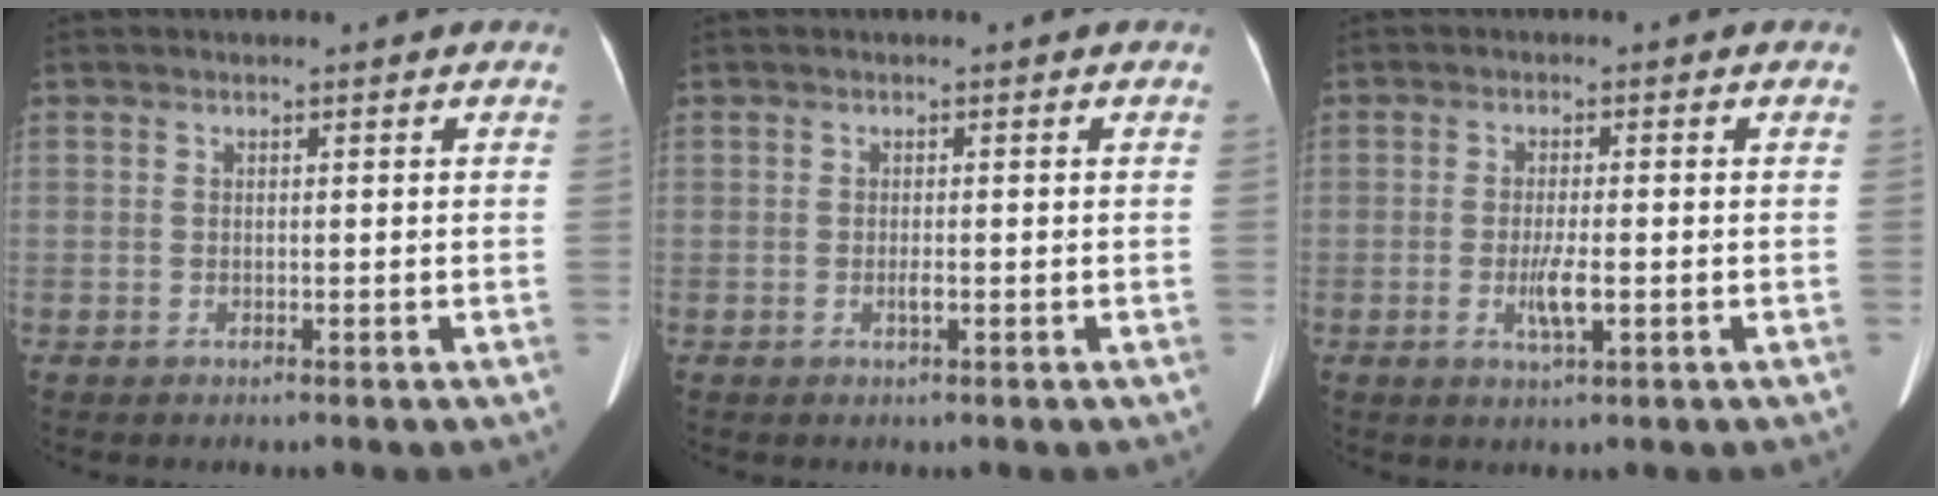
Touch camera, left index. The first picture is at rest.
{"total": 0.9, "force": [-0.3, 0.1, 0.9], "torque": [-0.019, -0.001, -0.004]}
{"total": 3.6, "force": [-0.9, 0.6, 3.4], "torque": [-0.070, -0.005, -0.015]}